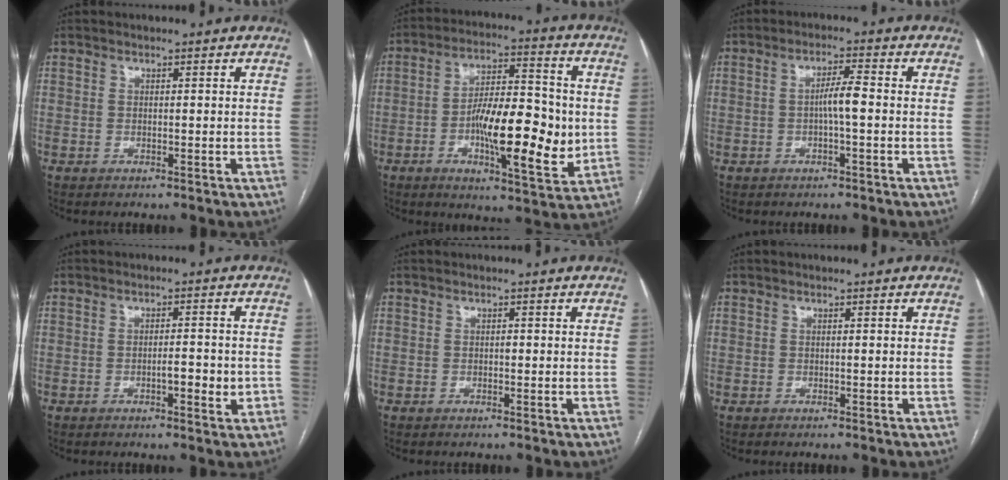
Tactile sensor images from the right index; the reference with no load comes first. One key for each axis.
{"total": 15.7, "fx": -2.5, "fy": 4.5, "fz": 14.9, "tx": -0.240, "ty": 0.005, "tz": -0.041}
{"total": 3.8, "fx": -0.6, "fy": 0.3, "fz": 3.8, "tx": -0.066, "ty": 0.006, "tz": -0.010}
{"total": 3.9, "fx": -1.4, "fy": 1.0, "fz": 3.5, "tx": -0.052, "ty": 0.003, "tz": -0.018}
{"total": 0.6, "fx": -0.3, "fy": 0.3, "fz": 0.4, "tx": -0.005, "ty": 0.002, "tz": -0.007}
{"total": 0.0}